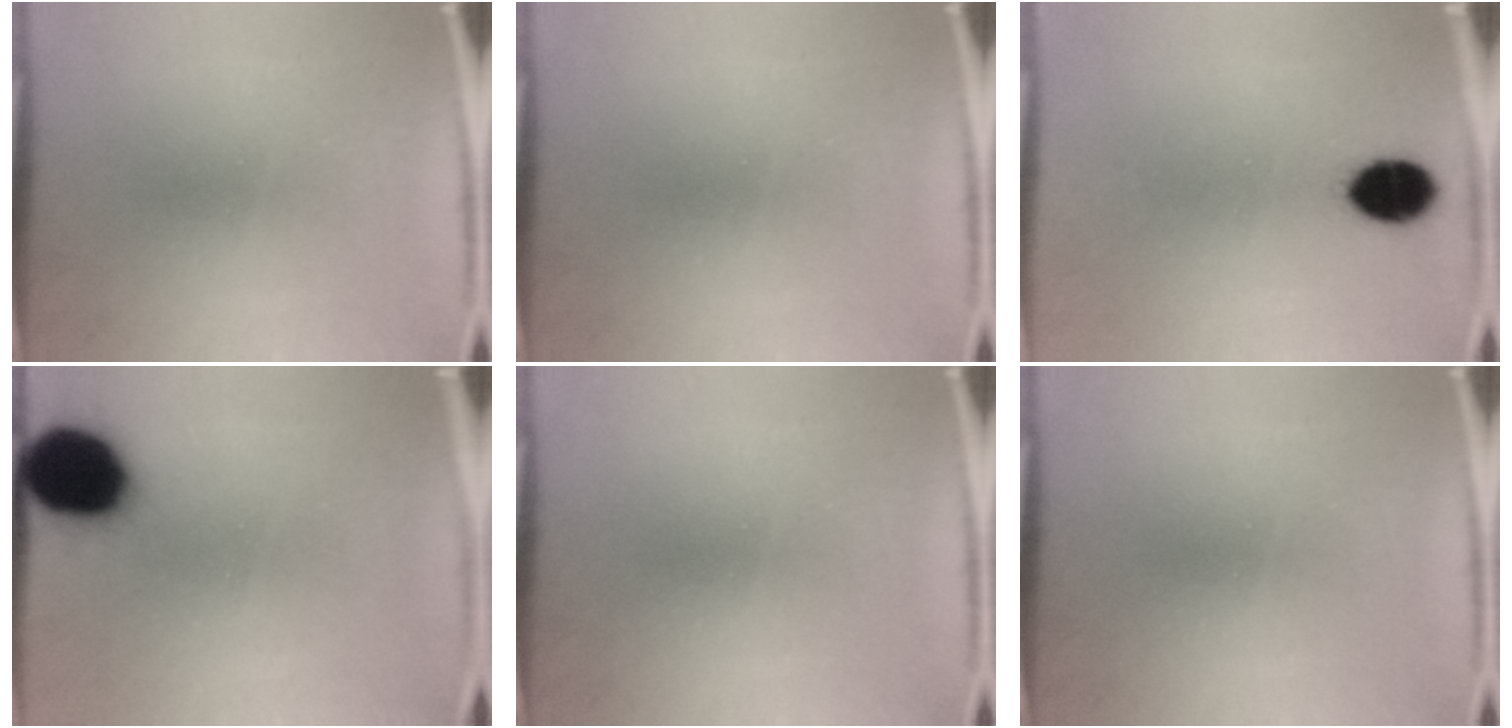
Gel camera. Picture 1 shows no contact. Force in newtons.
{"total": 0.0}
{"total": 8.4}
{"total": 16.8}
{"total": 0.0}
{"total": 0.0}